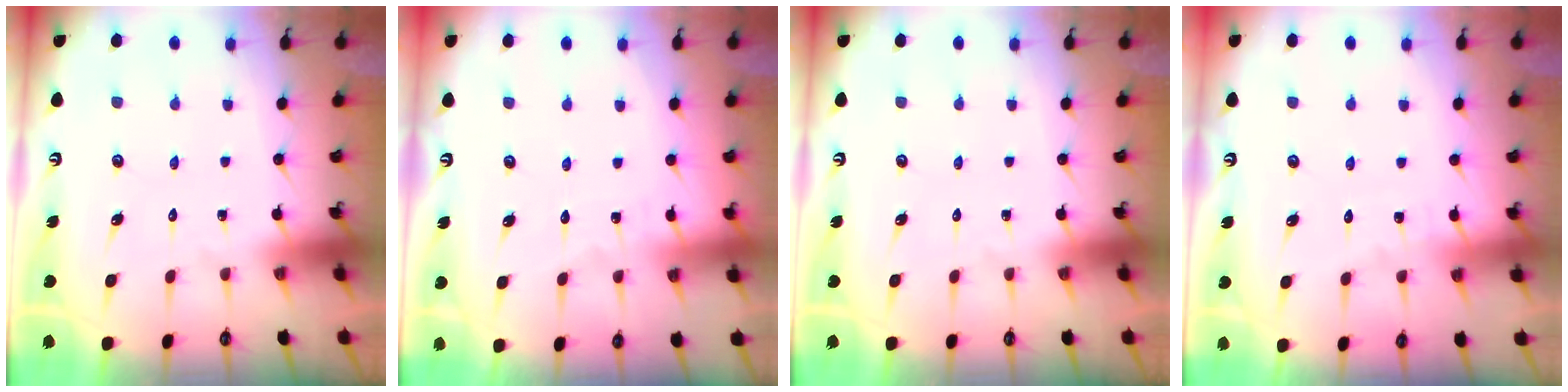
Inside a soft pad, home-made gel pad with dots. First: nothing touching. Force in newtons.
{"total": 2.2, "press": 2.2, "slide": 0.2}
{"total": 0.0}
{"total": 2.9, "press": 2.9, "slide": 0.3}